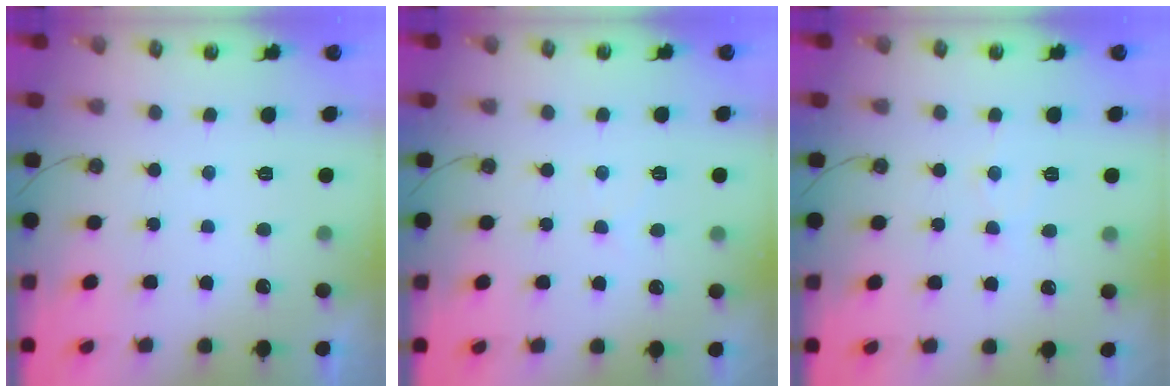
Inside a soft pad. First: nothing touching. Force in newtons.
{"total": 5.4, "press": 5.4, "slide": 0.7}
{"total": 6.6, "press": 6.6, "slide": 0.5}